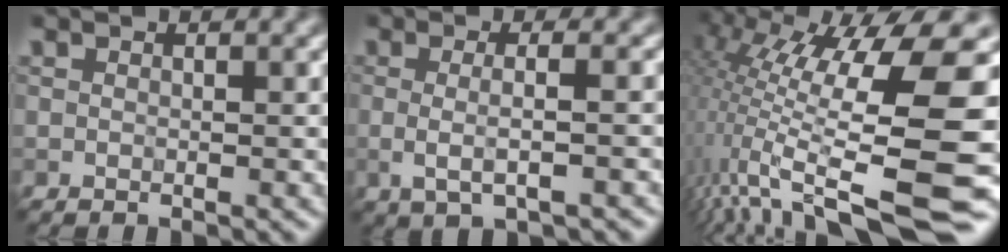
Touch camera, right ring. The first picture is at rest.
{"total": 3.6, "force": [-0.3, 1.1, 3.4], "torque": [-0.058, -0.005, -0.003]}
{"total": 16.0, "force": [-0.5, 3.6, 15.5], "torque": [-0.270, 0.011, 0.010]}